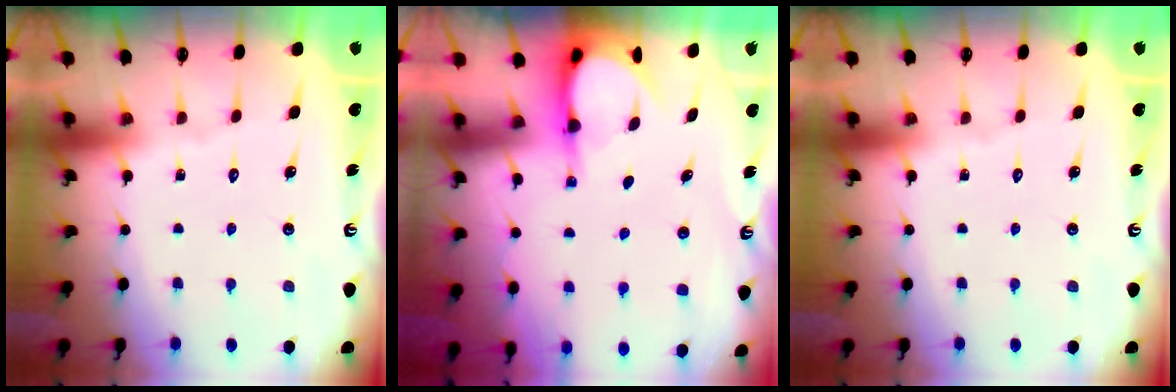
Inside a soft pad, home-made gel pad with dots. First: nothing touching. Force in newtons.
{"total": 3.8, "press": 3.8, "slide": 0.3}
{"total": 0.0}